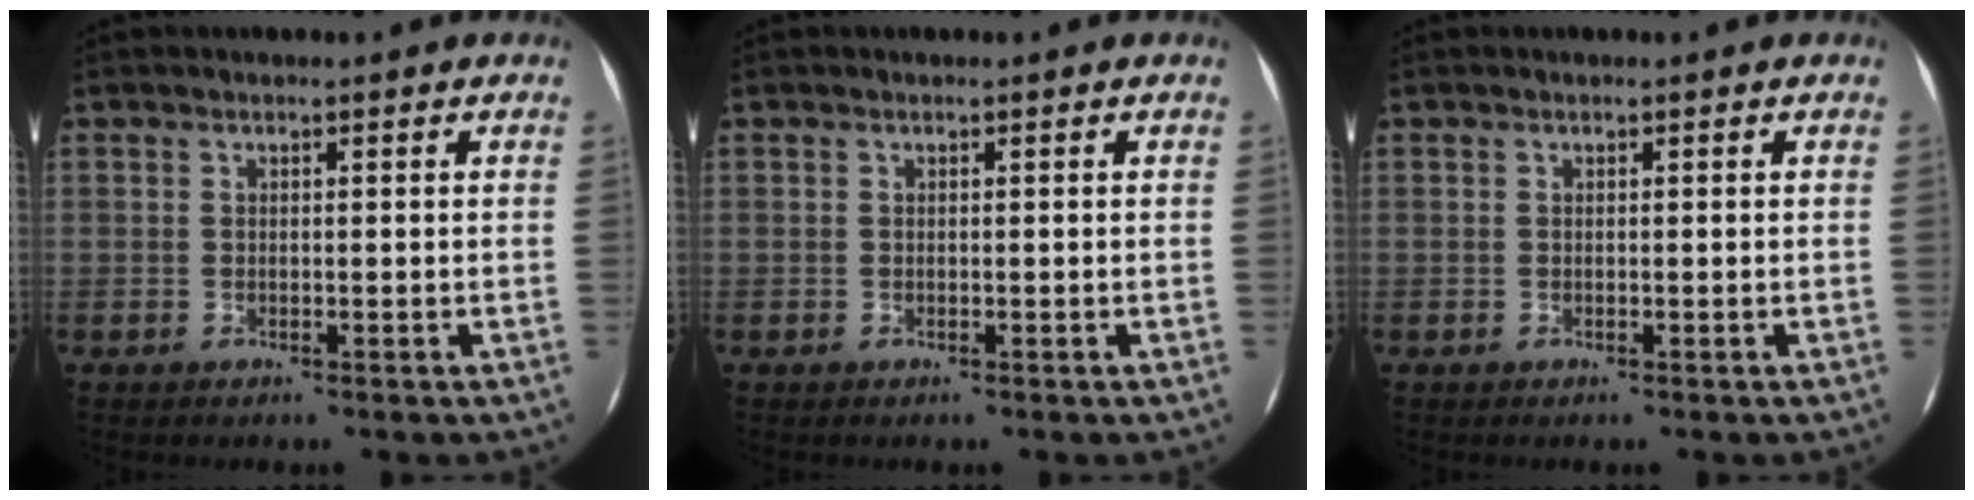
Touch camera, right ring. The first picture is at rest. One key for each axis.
{"total": 0.0}
{"total": 0.0}